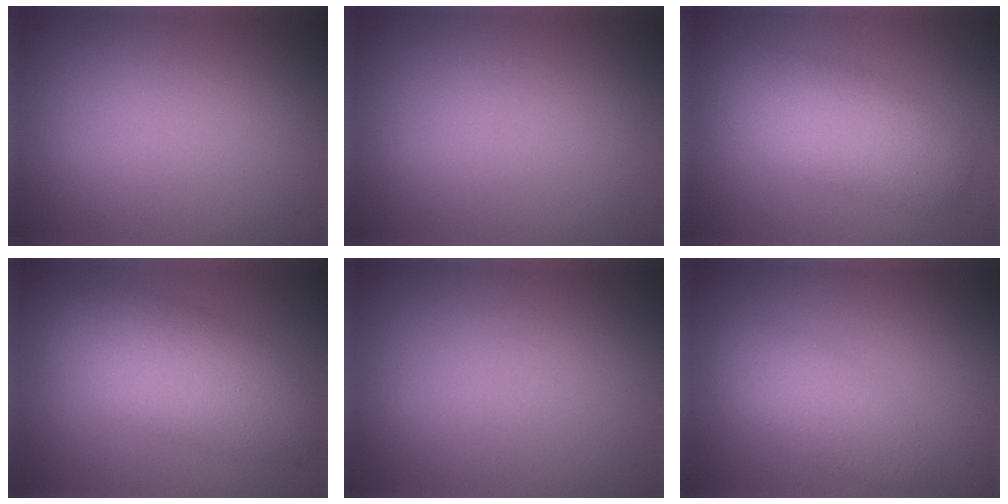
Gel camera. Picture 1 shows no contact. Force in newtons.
{"total": 0.0}
{"total": 4.7, "press": 4.7, "slide": 0.2}
{"total": 6.5, "press": 6.5, "slide": 0.1}
{"total": 0.0}
{"total": 3.1, "press": 3.1, "slide": 0.0}